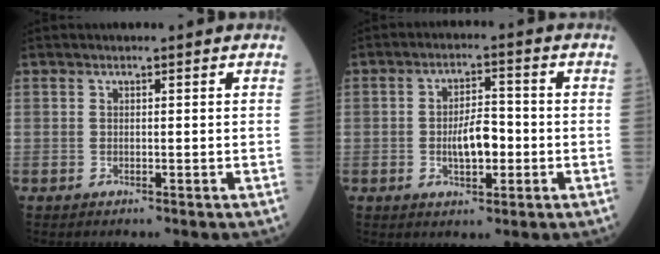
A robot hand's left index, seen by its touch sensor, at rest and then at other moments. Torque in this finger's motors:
{"motor_torque": [0.52, -0.35, 0.36, 0.10]}